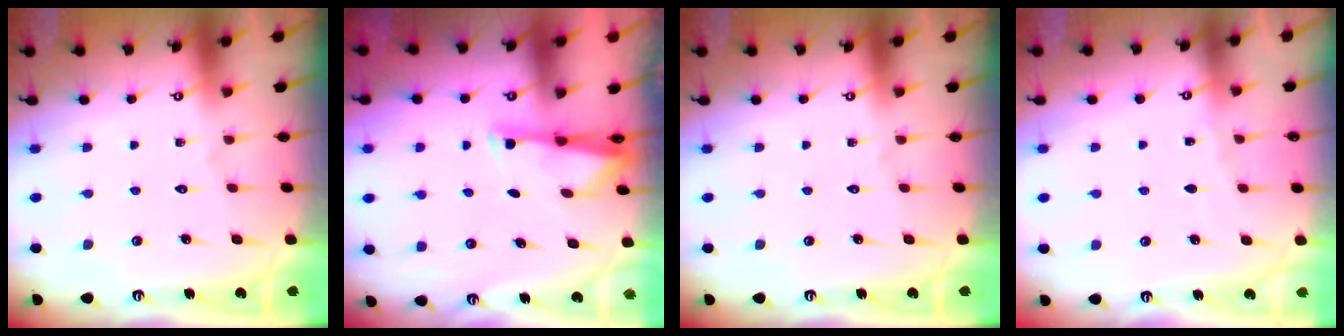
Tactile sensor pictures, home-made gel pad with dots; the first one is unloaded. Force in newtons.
{"total": 3.0, "press": 2.9, "slide": 0.5}
{"total": 0.0}
{"total": 2.5, "press": 2.5, "slide": 0.4}